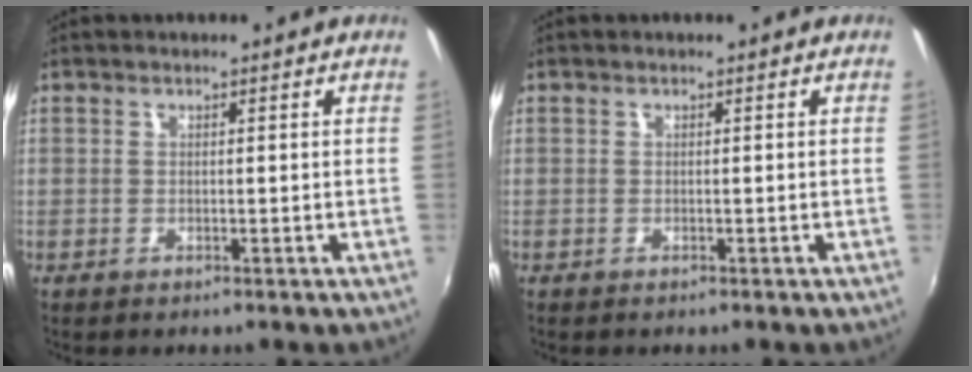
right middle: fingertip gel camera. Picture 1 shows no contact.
{"total": 0.0}